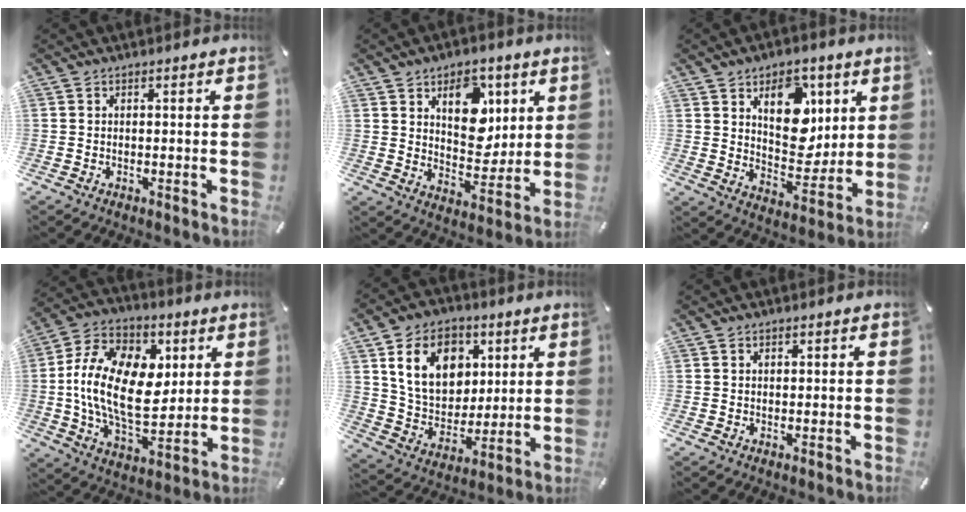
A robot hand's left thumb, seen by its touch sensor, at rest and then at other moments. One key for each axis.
{"total": 12.9, "fx": 5.5, "fy": 8.9, "fz": 7.6, "tx": -0.096, "ty": -0.019, "tz": 0.097}
{"total": 14.6, "fx": 6.2, "fy": 9.9, "fz": 8.7, "tx": -0.104, "ty": -0.031, "tz": 0.110}
{"total": 20.7, "fx": 1.9, "fy": 13.5, "fz": 15.6, "tx": -0.304, "ty": -0.005, "tz": 0.031}
{"total": 15.6, "fx": 5.7, "fy": 12.0, "fz": 8.1, "tx": -0.147, "ty": -0.002, "tz": 0.110}
{"total": 0.6, "fx": 0.3, "fy": 0.4, "fz": 0.3, "tx": -0.007, "ty": 0.001, "tz": 0.006}